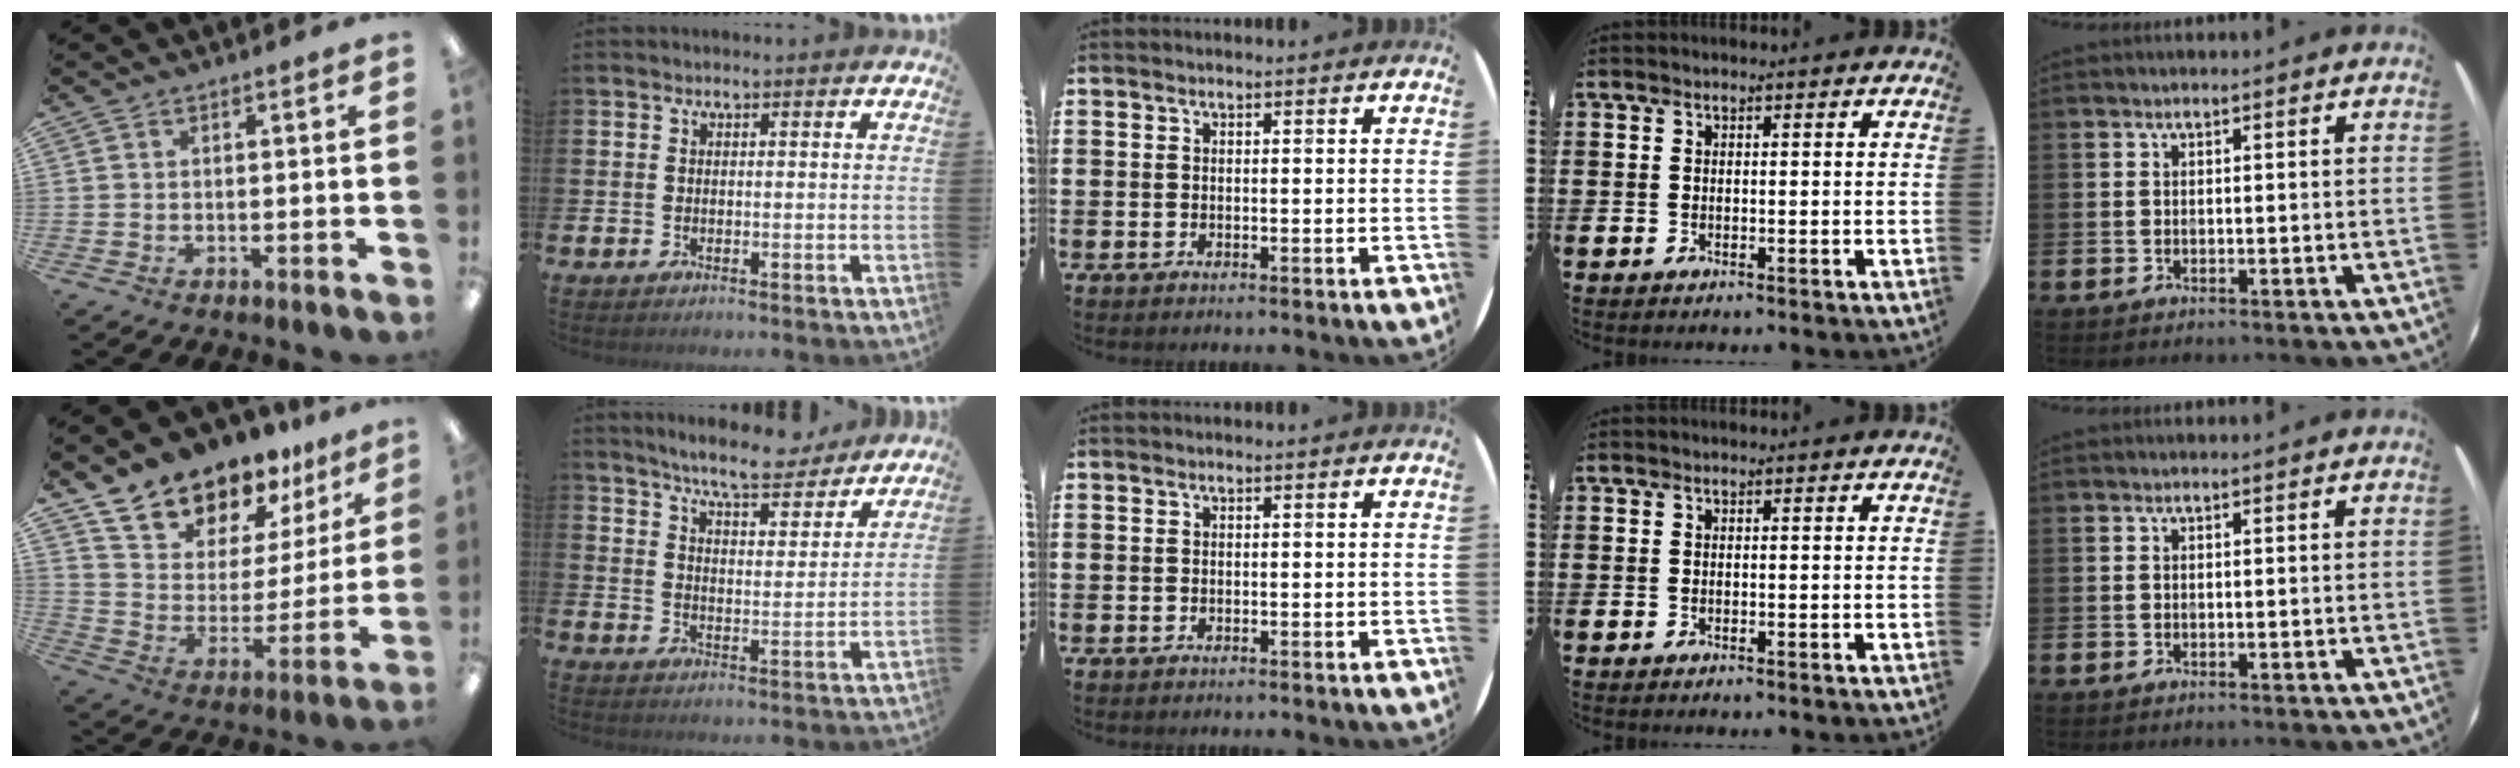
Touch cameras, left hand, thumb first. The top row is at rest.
{"thumb": {"total": 13.5, "force": [12.2, 5.5, 1.2], "torque": [-0.046, -0.112, 0.226]}, "index": {"total": 7.8, "force": [7.5, 0.8, 2.3], "torque": [-0.059, -0.044, 0.131]}}